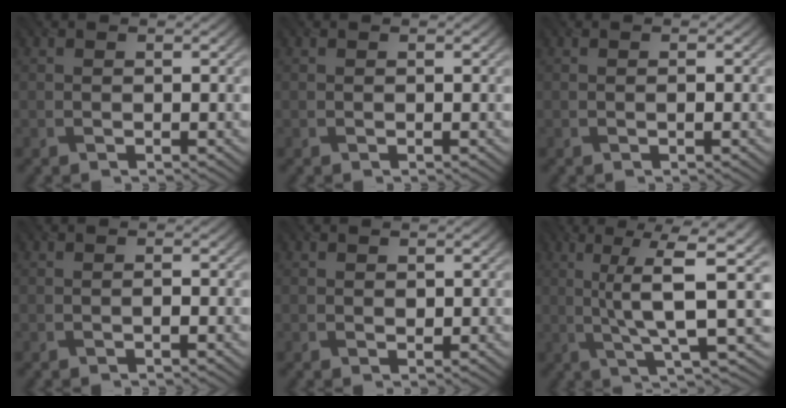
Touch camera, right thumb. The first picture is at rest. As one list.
[{"total": 0.0}, {"total": 0.5, "force": [-0.1, 0.1, 0.5], "torque": [-0.009, 0.000, -0.001]}, {"total": 0.6, "force": [-0.3, 0.1, 0.6], "torque": [-0.010, 0.002, -0.003]}, {"total": 0.7, "force": [0.3, 0.5, 0.4], "torque": [-0.006, -0.004, 0.005]}, {"total": 9.1, "force": [0.3, 1.7, 9.0], "torque": [-0.157, 0.018, 0.007]}]